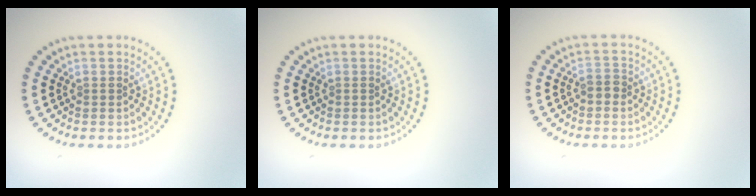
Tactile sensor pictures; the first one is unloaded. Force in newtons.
{"total": 0.0}
{"total": 1.2, "press": 1.1, "slide": 0.5}